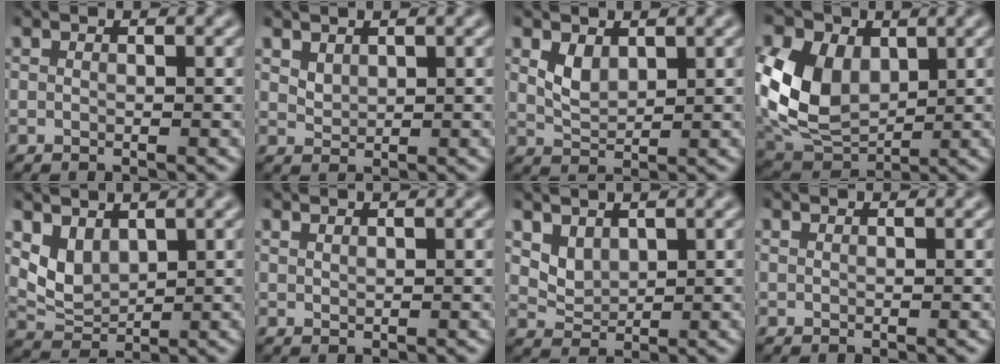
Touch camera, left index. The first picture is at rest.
{"total": 0.9, "force": [0.7, 0.6, 0.3], "torque": [-0.011, 0.004, 0.023]}
{"total": 1.4, "force": [0.5, 1.0, 0.9], "torque": [-0.027, -0.003, 0.024]}
{"total": 8.4, "force": [0.7, 6.1, 5.7], "torque": [-0.148, -0.005, 0.012]}
{"total": 2.5, "force": [1.2, 1.6, 1.4], "torque": [-0.041, -0.008, 0.038]}
{"total": 0.6, "force": [0.5, 0.2, 0.2], "torque": [0.001, 0.003, 0.006]}
{"total": 1.6, "force": [1.0, 1.1, 0.6], "torque": [-0.022, -0.006, 0.030]}
{"total": 0.0}